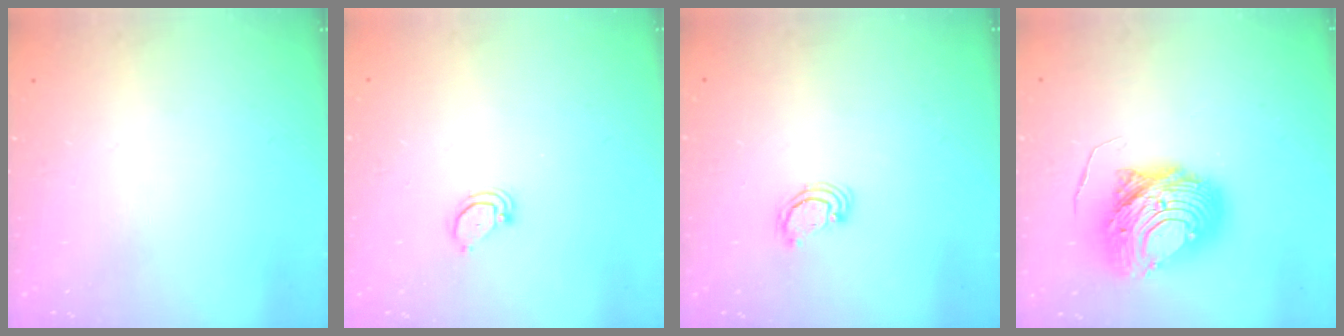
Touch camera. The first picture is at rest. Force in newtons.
{"total": 2.6, "press": 2.6, "slide": 0.2}
{"total": 2.6, "press": 2.5, "slide": 0.3}
{"total": 12.6, "press": 12.6, "slide": 1.3}